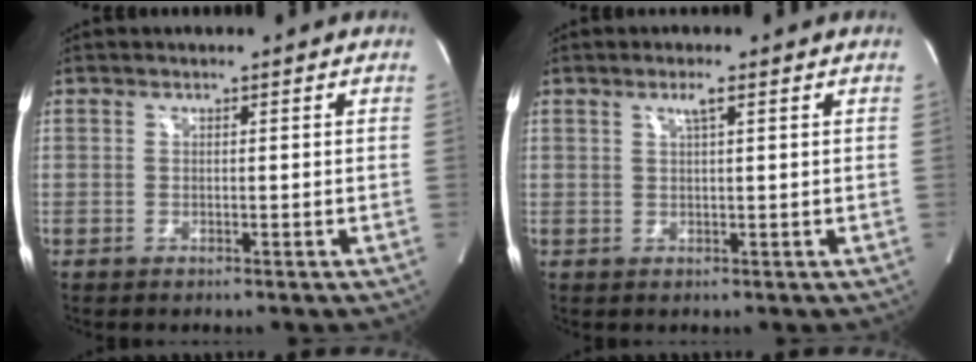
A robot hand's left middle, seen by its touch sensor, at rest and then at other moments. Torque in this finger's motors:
{"motor_torque": [0.23, -0.10, -0.01, 0.02]}